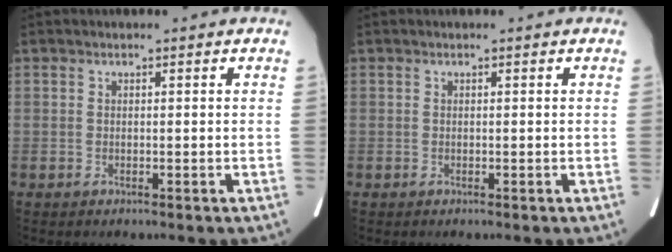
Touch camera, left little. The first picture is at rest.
{"total": 0.0}